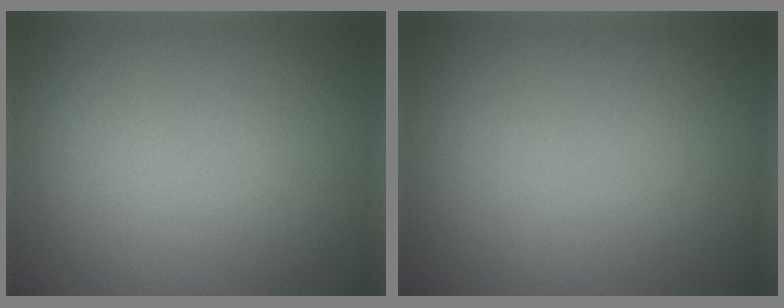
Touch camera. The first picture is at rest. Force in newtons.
{"total": 0.0}